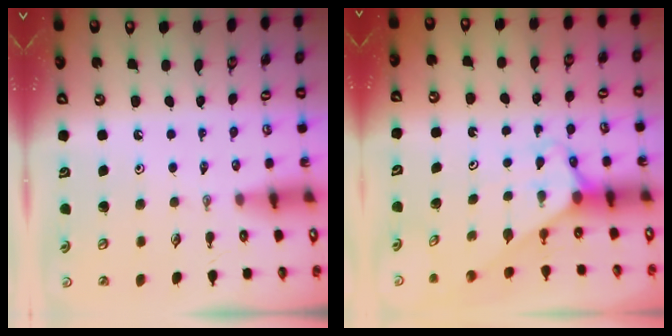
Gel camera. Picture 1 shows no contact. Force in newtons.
{"total": 2.6, "press": 2.6, "slide": 0.2}